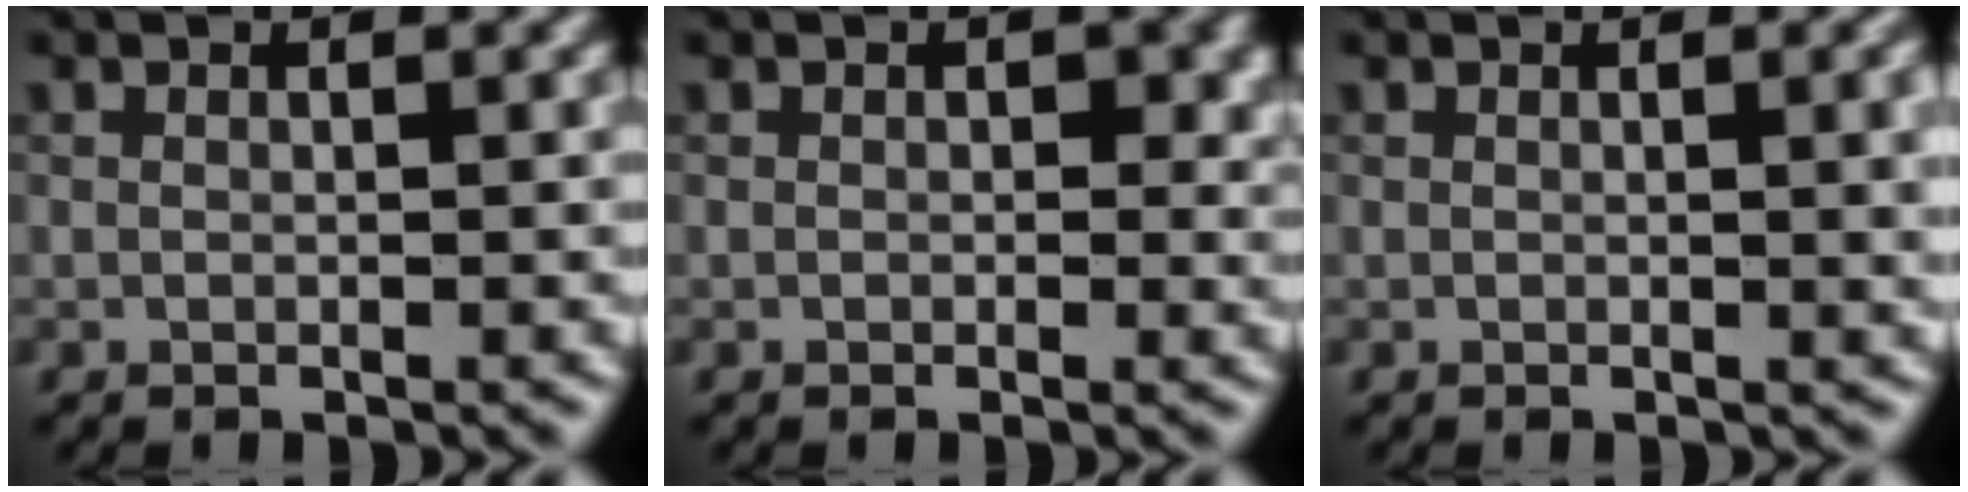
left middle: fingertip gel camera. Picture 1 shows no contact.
{"total": 1.9, "force": [0.3, 1.2, 1.5], "torque": [-0.020, 0.001, 0.020]}
{"total": 4.1, "force": [1.0, 1.7, 3.6], "torque": [-0.025, 0.016, 0.016]}